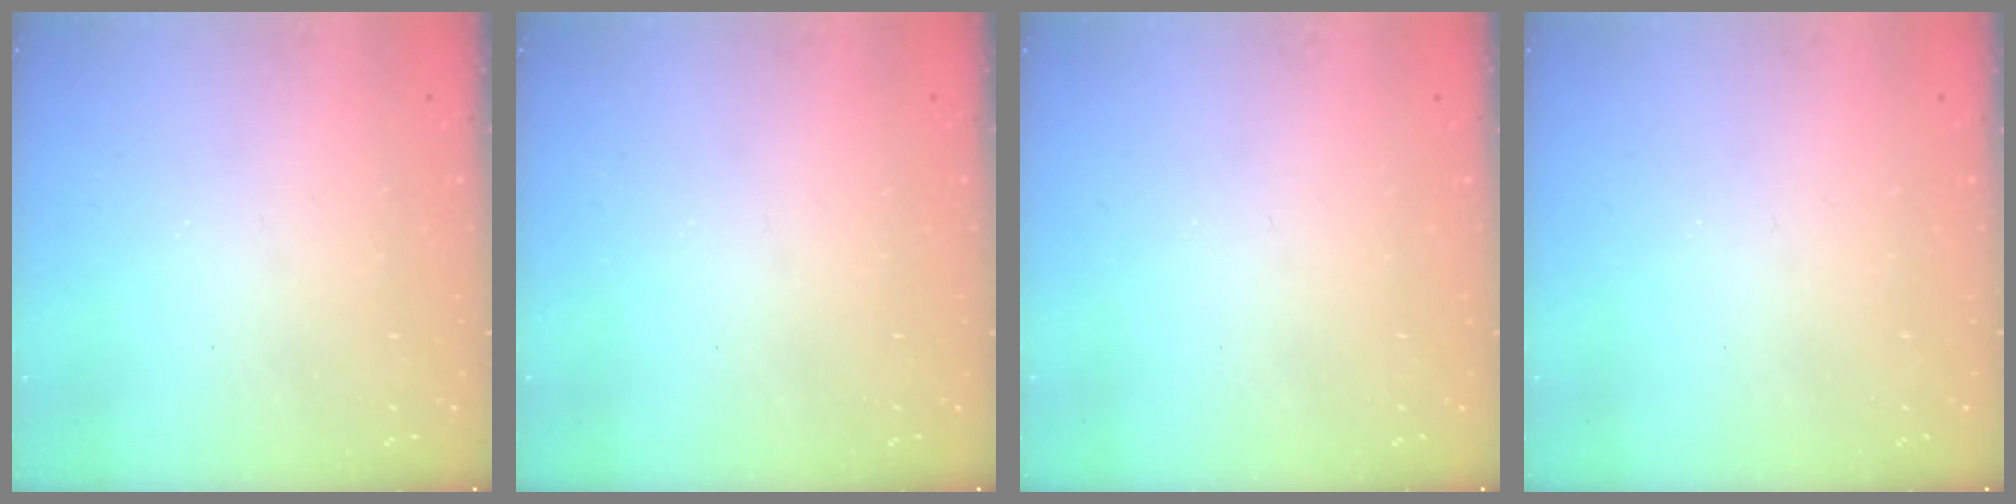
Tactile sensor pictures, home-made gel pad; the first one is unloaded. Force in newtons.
{"total": 0.0}
{"total": 0.0}
{"total": 0.0}